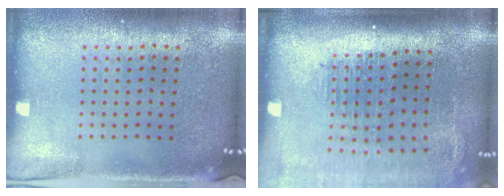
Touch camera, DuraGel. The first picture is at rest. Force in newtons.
{"total": 2.1, "press": 1.7, "slide": 1.2}